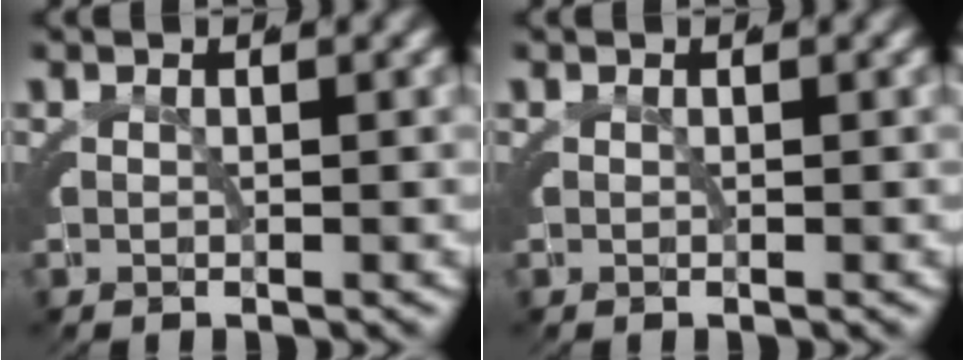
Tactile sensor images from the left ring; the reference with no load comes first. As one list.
[{"total": 0.0}]